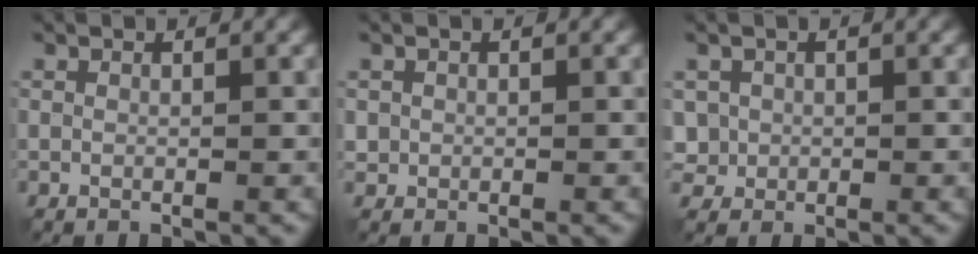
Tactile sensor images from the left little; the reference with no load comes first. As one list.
[{"total": 0.8, "force": [0.2, 0.7, -0.1], "torque": [0.002, -0.003, 0.007]}, {"total": 2.1, "force": [0.3, 2.0, 0.5], "torque": [-0.018, -0.005, 0.006]}]